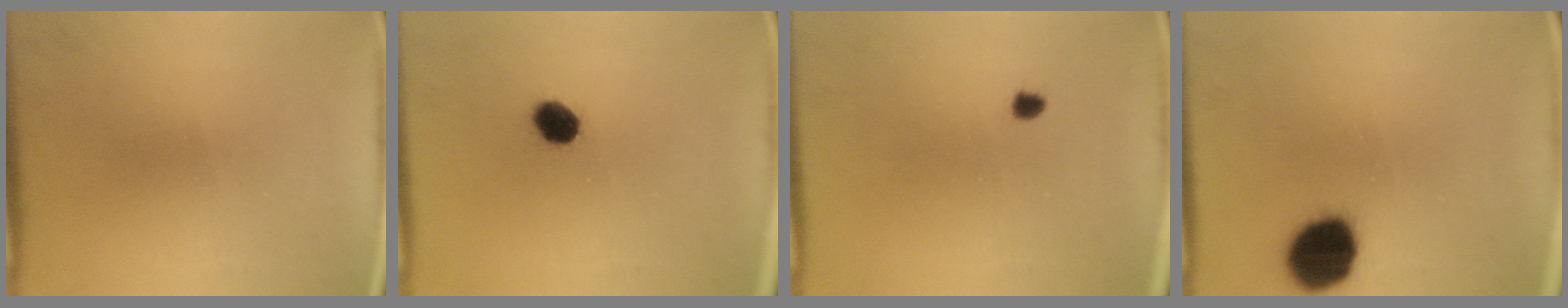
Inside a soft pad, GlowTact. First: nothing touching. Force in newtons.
{"total": 4.7}
{"total": 1.3}
{"total": 13.8}